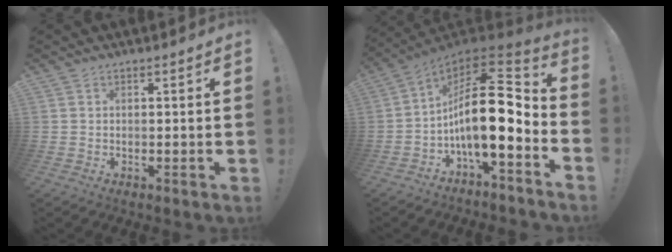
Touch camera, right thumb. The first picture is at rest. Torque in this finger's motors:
{"motor_torque": [2.03, 2.98, 1.51, -1.26, 0.61]}